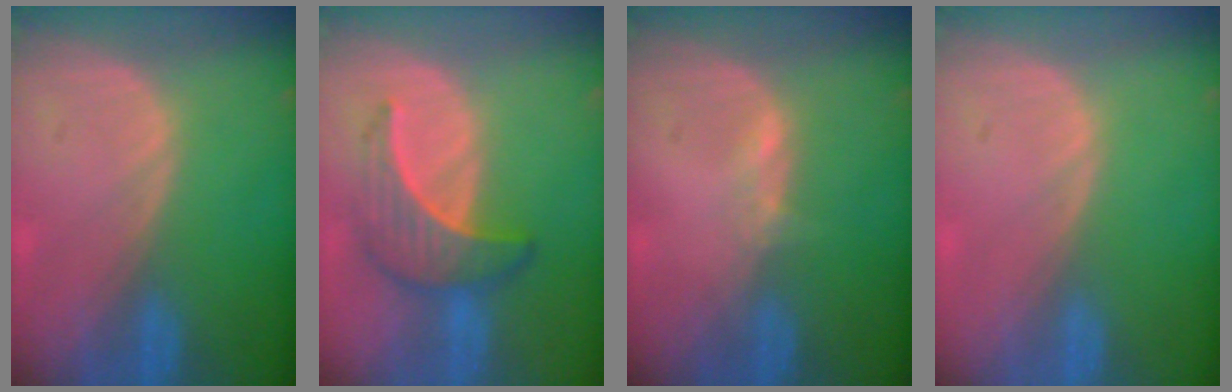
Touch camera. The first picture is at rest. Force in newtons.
{"total": 6.5, "press": 6.4, "slide": 1.1}
{"total": 1.1, "press": 1.1, "slide": 0.3}
{"total": 0.0}